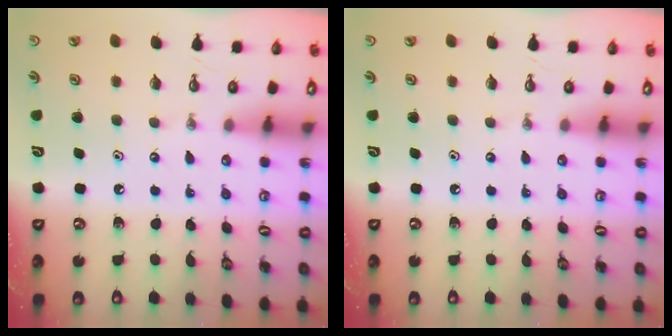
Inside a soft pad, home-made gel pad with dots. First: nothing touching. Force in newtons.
{"total": 0.0}